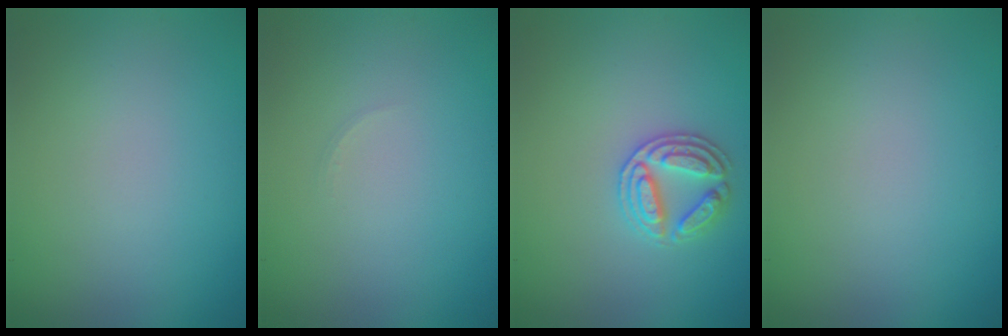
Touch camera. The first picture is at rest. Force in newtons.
{"total": 0.6, "press": 0.6, "slide": 0.1}
{"total": 2.8, "press": 2.7, "slide": 0.4}
{"total": 0.0}